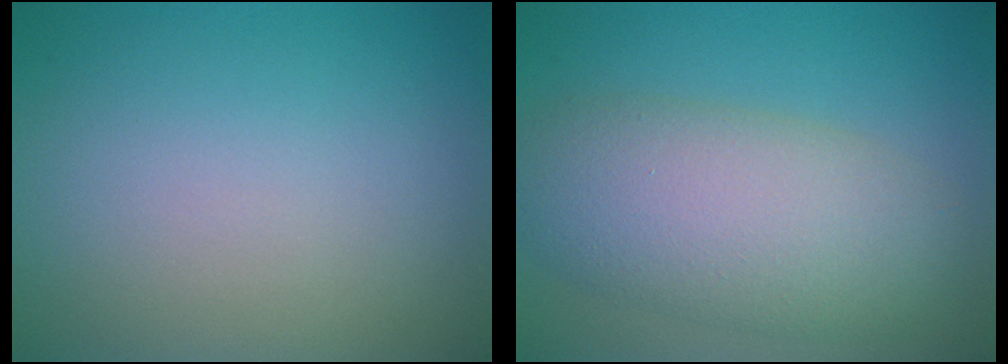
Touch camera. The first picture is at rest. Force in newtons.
{"total": 7.8, "press": 7.8, "slide": 0.4}